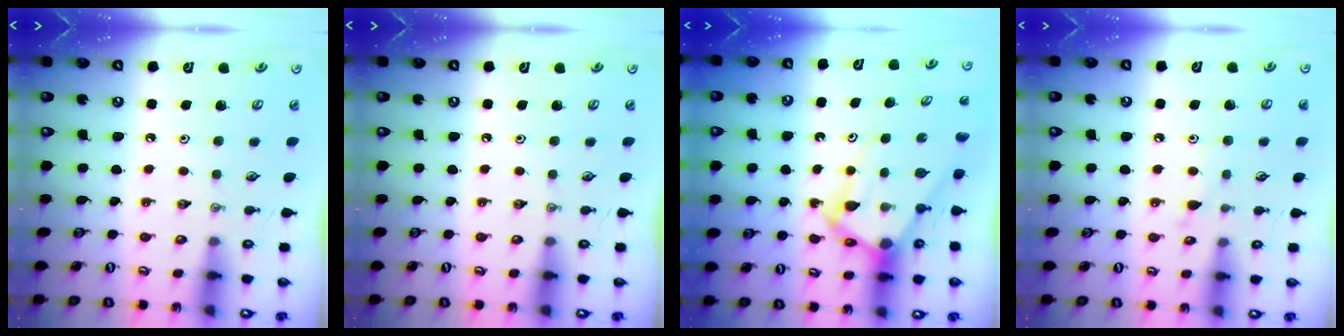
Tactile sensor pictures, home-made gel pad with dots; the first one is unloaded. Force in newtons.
{"total": 0.0}
{"total": 7.7, "press": 7.7, "slide": 0.8}
{"total": 6.3, "press": 6.3, "slide": 0.7}